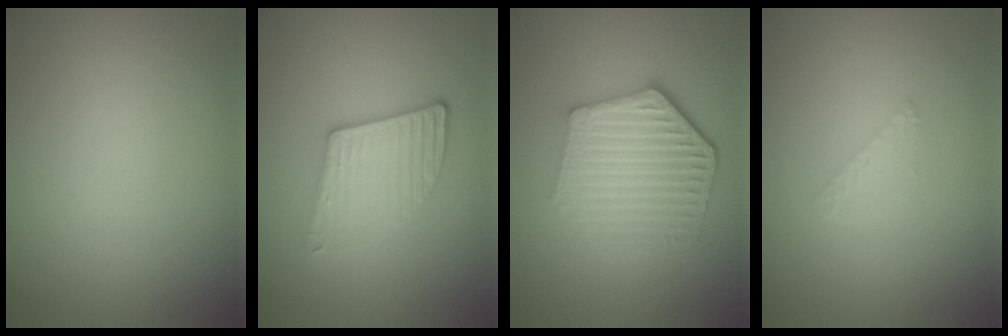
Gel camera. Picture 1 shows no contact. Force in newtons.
{"total": 3.8, "press": 3.2, "slide": 2.0}
{"total": 5.8, "press": 4.4, "slide": 3.7}
{"total": 0.8, "press": 0.8, "slide": 0.0}